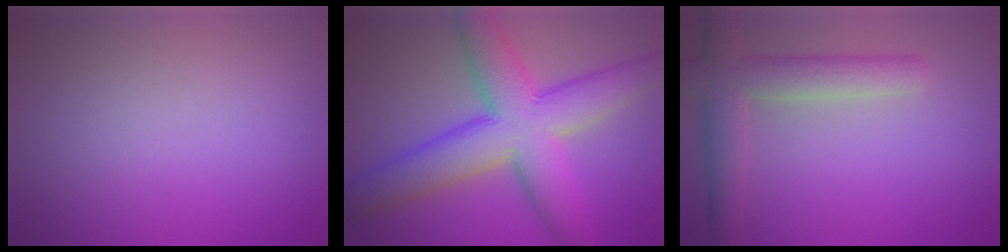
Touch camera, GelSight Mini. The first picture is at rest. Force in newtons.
{"total": 10.0, "press": 10.0, "slide": 0.2}
{"total": 4.6, "press": 4.6, "slide": 0.4}